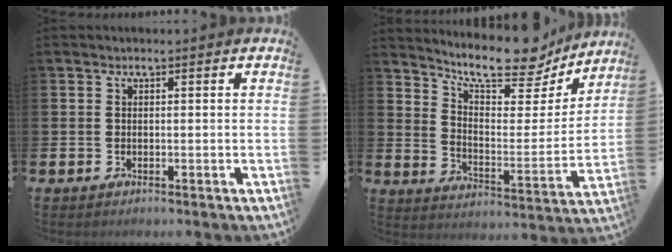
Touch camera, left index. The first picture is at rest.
{"total": 12.0, "force": [10.8, 3.0, 4.3], "torque": [-0.089, -0.078, 0.188]}